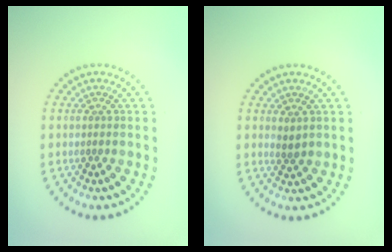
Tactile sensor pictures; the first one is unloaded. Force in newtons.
{"total": 0.9, "press": 0.8, "slide": 0.5}